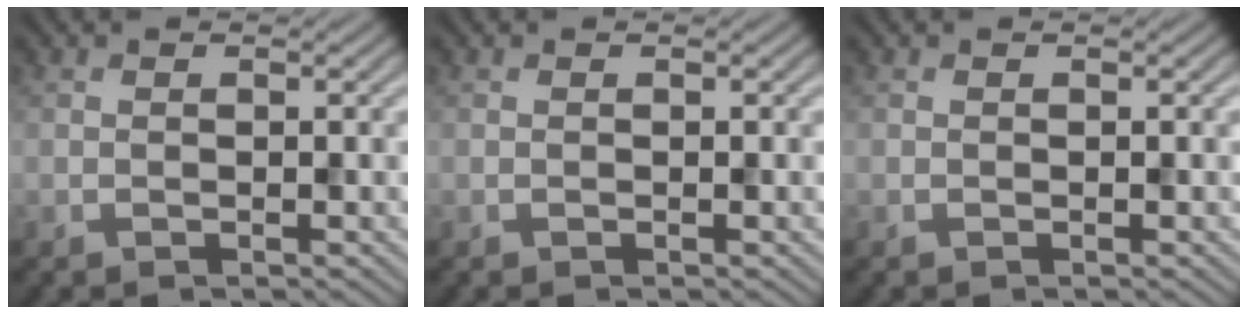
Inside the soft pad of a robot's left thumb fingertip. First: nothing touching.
{"total": 0.0}
{"total": 0.0}